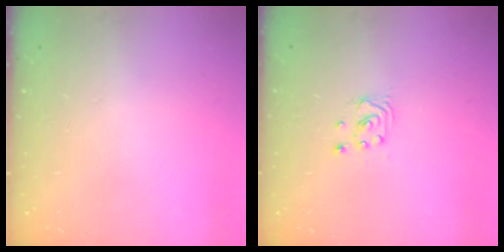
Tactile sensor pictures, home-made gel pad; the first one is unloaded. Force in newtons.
{"total": 1.6, "press": 1.6, "slide": 0.0}